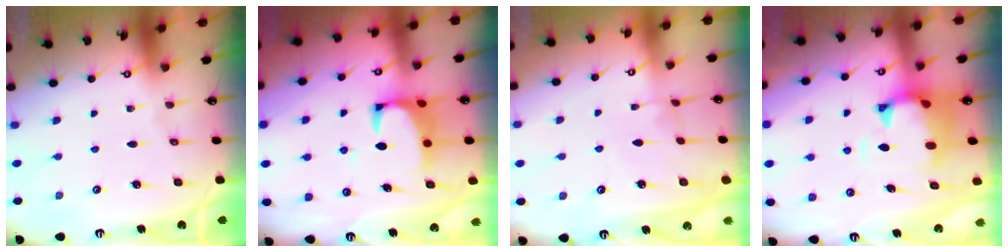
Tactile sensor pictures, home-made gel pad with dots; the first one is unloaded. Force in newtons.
{"total": 3.9, "press": 3.8, "slide": 1.0}
{"total": 2.4, "press": 2.4, "slide": 0.3}
{"total": 1.7, "press": 1.2, "slide": 1.2}